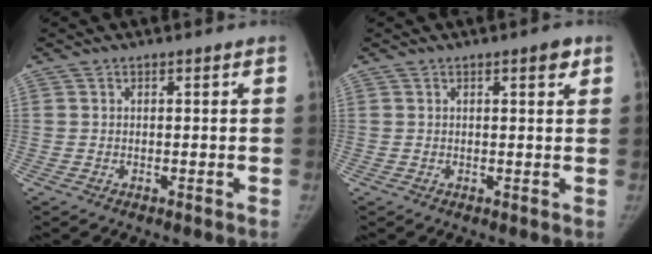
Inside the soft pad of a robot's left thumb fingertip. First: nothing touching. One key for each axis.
{"total": 2.1, "fx": 1.2, "fy": 0.7, "fz": 1.6, "tx": -0.018, "ty": -0.004, "tz": 0.014}